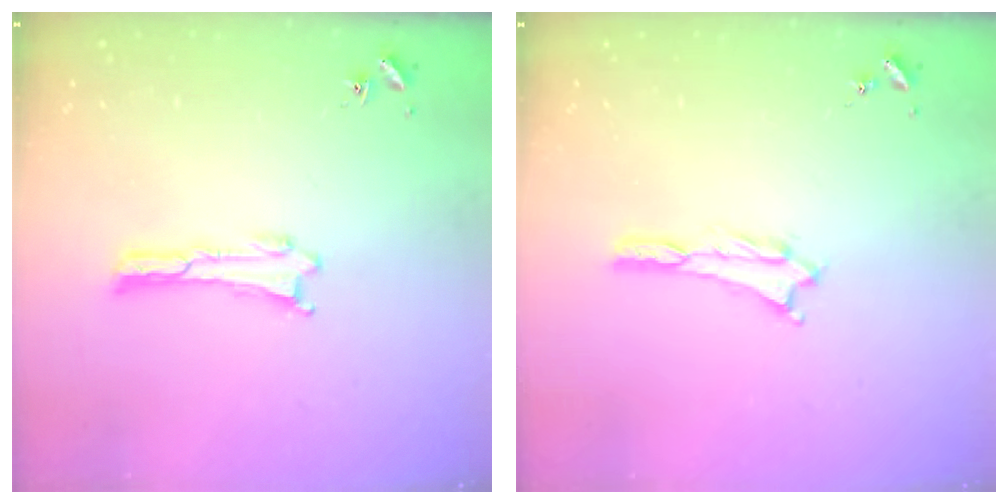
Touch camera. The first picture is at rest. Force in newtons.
{"total": 0.7, "press": 0.7, "slide": 0.3}